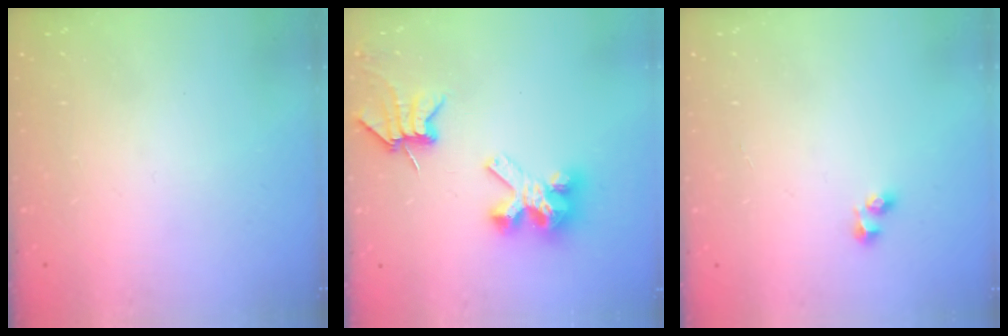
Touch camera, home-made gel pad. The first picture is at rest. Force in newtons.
{"total": 8.1, "press": 8.1, "slide": 0.6}
{"total": 3.0, "press": 2.7, "slide": 1.3}